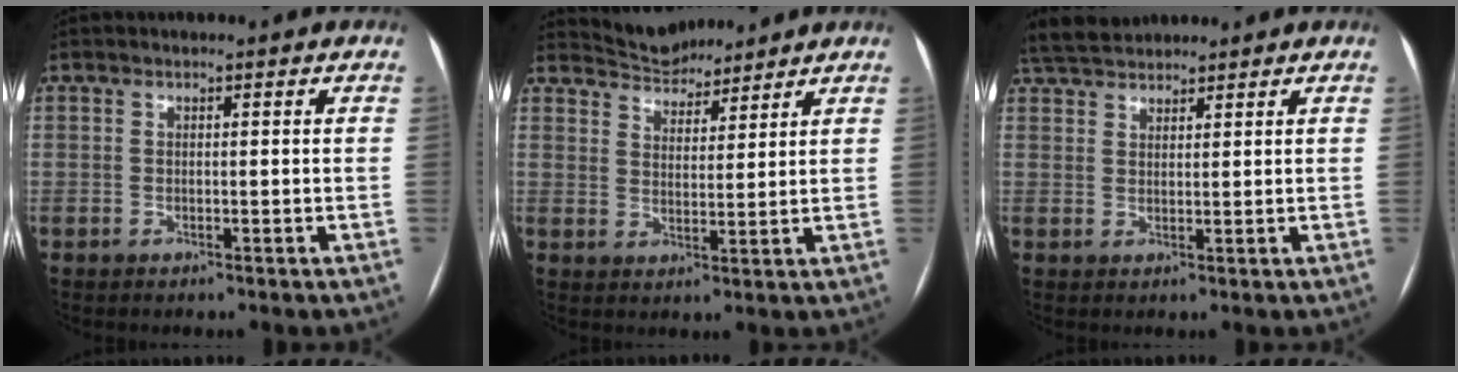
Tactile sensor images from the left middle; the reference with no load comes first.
{"total": 6.4, "force": [6.2, 1.4, 0.4], "torque": [-0.013, 0.016, 0.109]}
{"total": 5.6, "force": [5.3, 1.3, 1.5], "torque": [-0.034, 0.030, 0.101]}